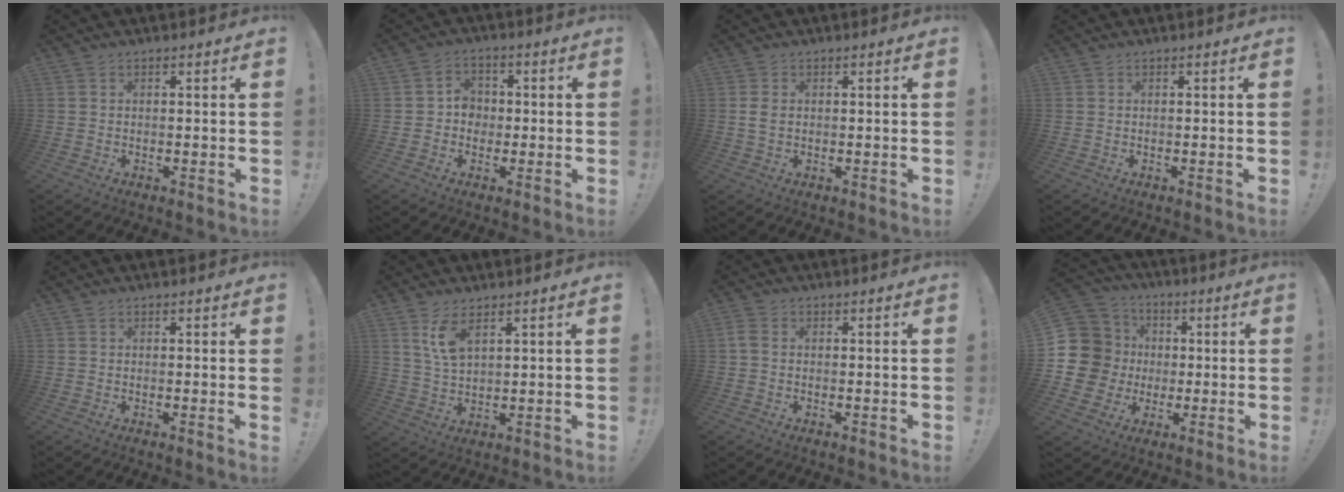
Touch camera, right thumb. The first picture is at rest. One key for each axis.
{"total": 5.2, "fx": -0.9, "fy": 4.8, "fz": 1.9, "tx": -0.030, "ty": 0.013, "tz": -0.015}
{"total": 2.5, "fx": 0.3, "fy": 1.6, "fz": 1.9, "tx": -0.038, "ty": 0.000, "tz": 0.003}
{"total": 0.0}
{"total": 0.8, "fx": 0.5, "fy": -0.2, "fz": 0.6, "tx": 0.003, "ty": -0.008, "tz": 0.005}
{"total": 6.7, "fx": 3.9, "fy": 2.4, "fz": 4.8, "tx": -0.083, "ty": -0.020, "tz": 0.069}
{"total": 1.9, "fx": 0.0, "fy": 1.3, "fz": 1.4, "tx": -0.027, "ty": 0.005, "tz": 0.002}
{"total": 14.3, "fx": 0.5, "fy": 13.4, "fz": 4.8, "tx": -0.091, "ty": 0.006, "tz": 0.035}